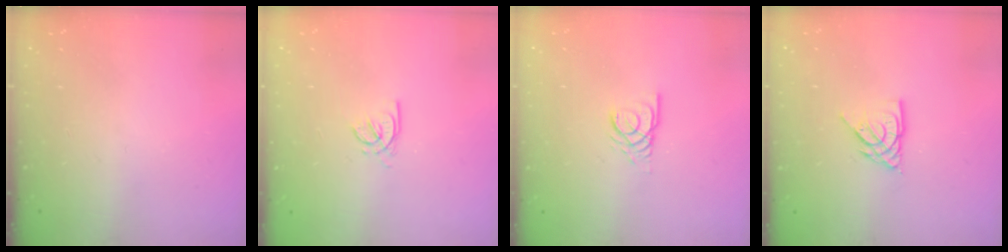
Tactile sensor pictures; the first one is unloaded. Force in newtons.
{"total": 1.6, "press": 1.6, "slide": 0.3}
{"total": 3.0, "press": 2.9, "slide": 0.3}
{"total": 7.6, "press": 7.6, "slide": 0.5}